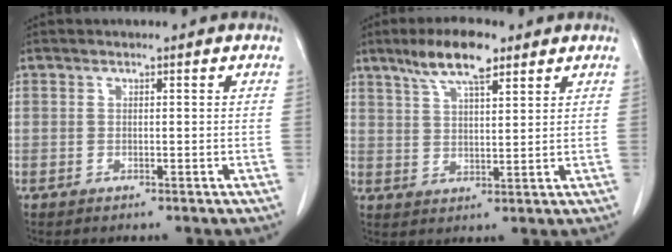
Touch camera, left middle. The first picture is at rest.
{"total": 8.2, "force": [5.7, 1.9, 5.7], "torque": [-0.109, 0.011, 0.102]}